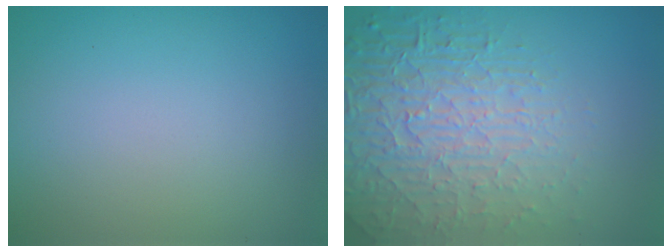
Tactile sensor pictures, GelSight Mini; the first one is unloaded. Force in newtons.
{"total": 7.5, "press": 5.4, "slide": 5.2}